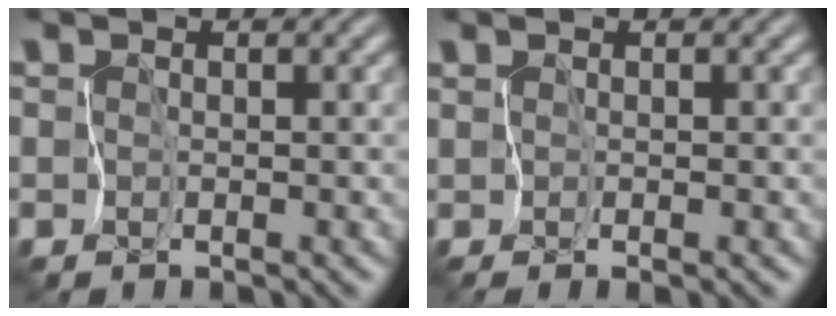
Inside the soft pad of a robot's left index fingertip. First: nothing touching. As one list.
[{"total": 1.0, "force": [0.0, -1.0, -0.2], "torque": [-0.007, -0.001, 0.000]}]